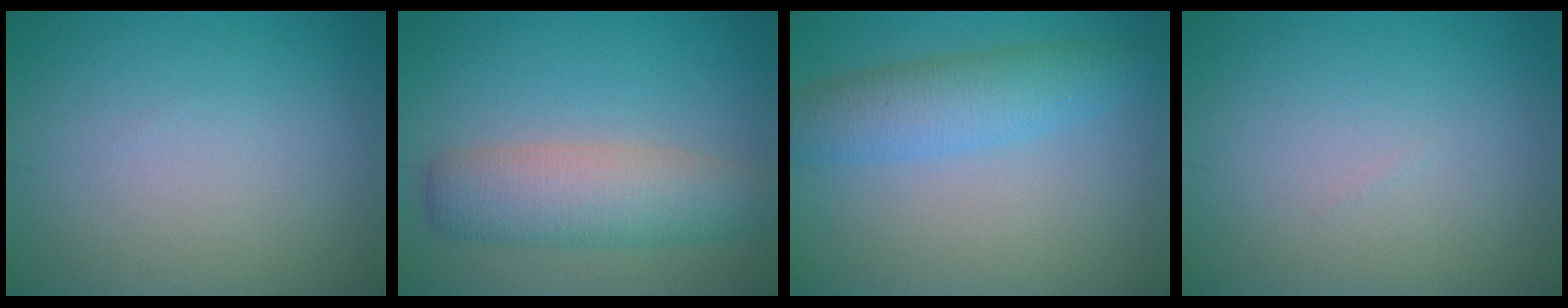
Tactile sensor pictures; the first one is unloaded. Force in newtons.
{"total": 5.5, "press": 5.5, "slide": 0.2}
{"total": 4.4, "press": 4.4, "slide": 0.1}
{"total": 0.0}